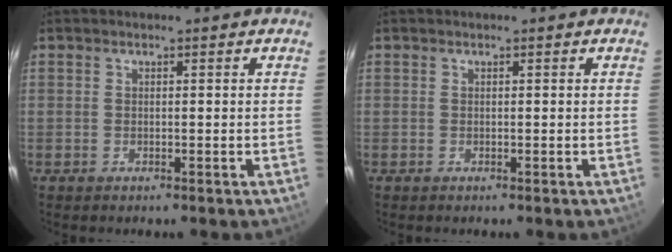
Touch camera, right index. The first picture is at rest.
{"total": 0.0}